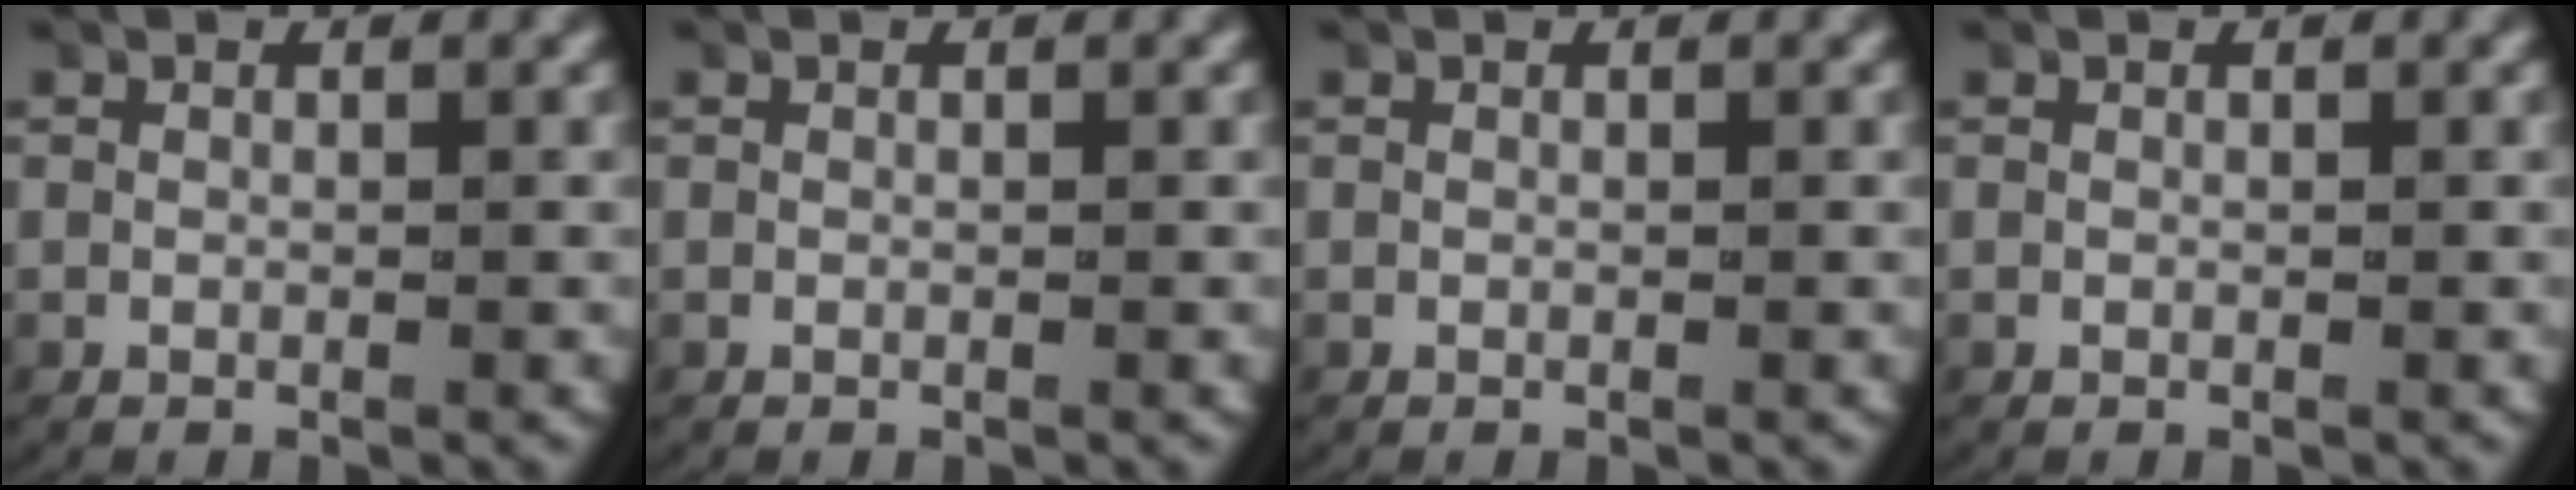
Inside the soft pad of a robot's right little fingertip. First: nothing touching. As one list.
[{"total": 0.0}, {"total": 0.0}, {"total": 0.0}]